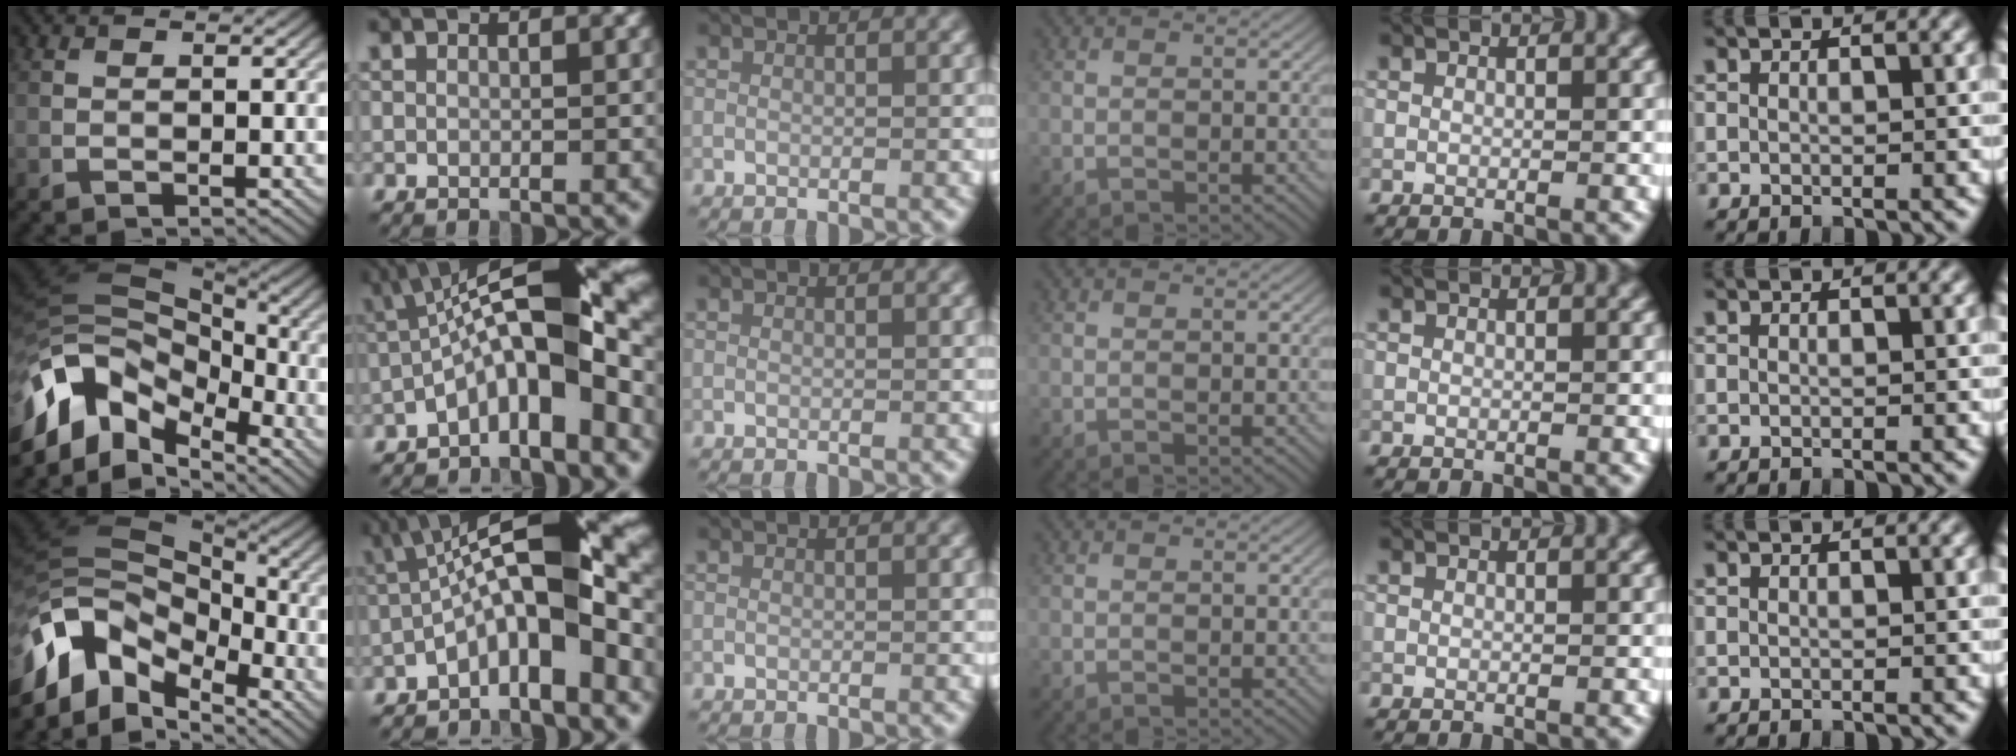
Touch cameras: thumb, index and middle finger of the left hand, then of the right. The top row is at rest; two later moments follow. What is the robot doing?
{"motion": "lift_and_place", "object": "coin"}